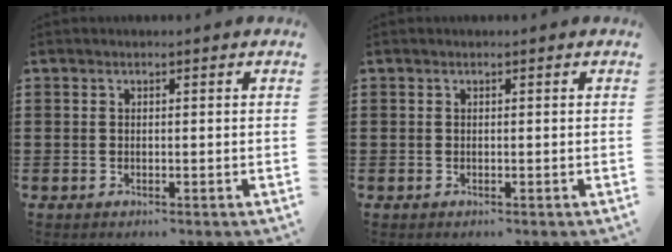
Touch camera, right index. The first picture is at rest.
{"total": 0.0}